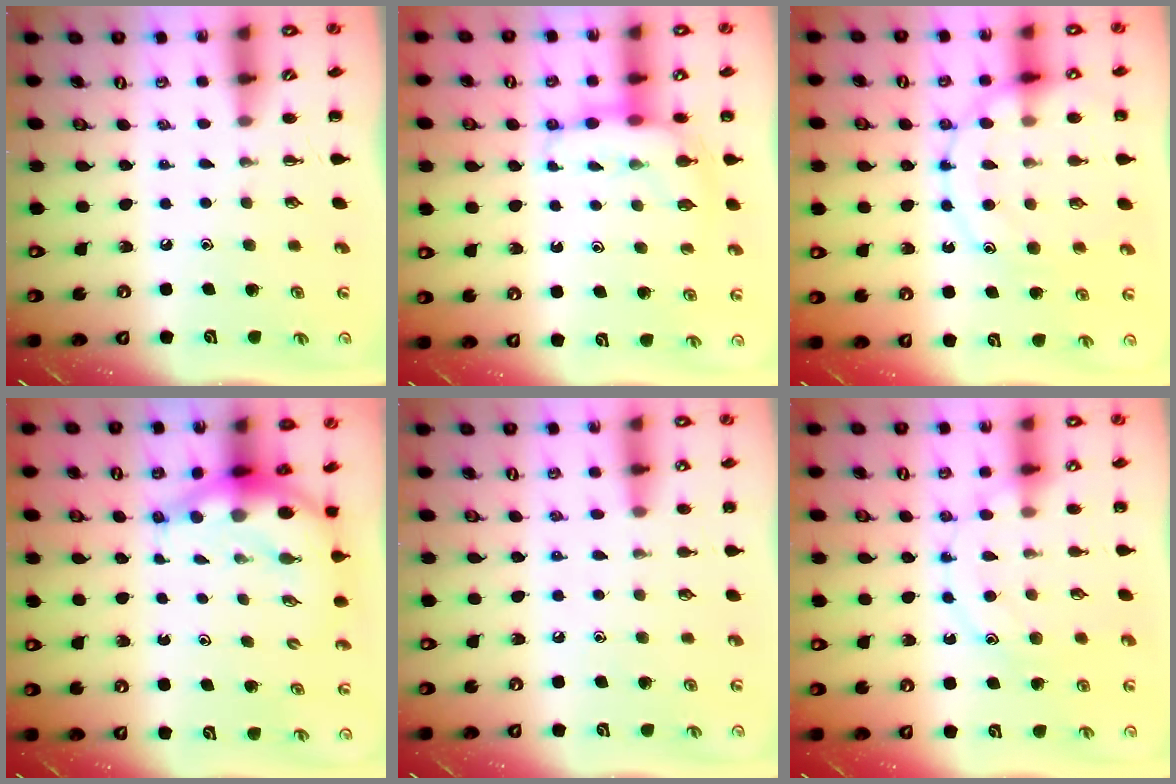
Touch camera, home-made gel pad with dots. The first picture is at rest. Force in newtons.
{"total": 10.1, "press": 10.0, "slide": 1.7}
{"total": 16.2, "press": 16.1, "slide": 2.0}
{"total": 7.4, "press": 7.1, "slide": 1.9}
{"total": 7.8, "press": 7.5, "slide": 2.0}
{"total": 11.6, "press": 11.6, "slide": 0.6}